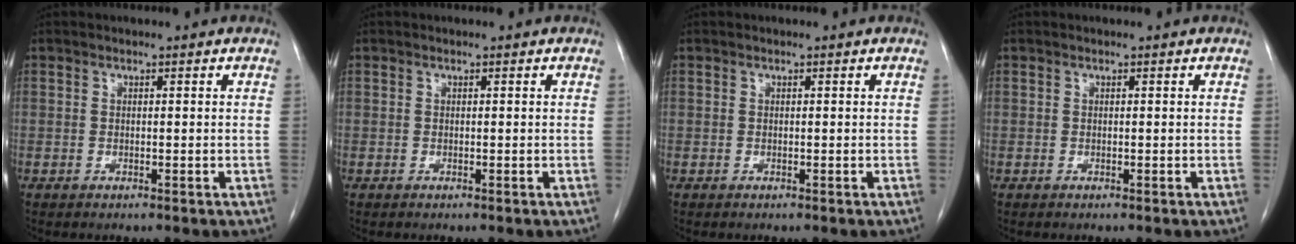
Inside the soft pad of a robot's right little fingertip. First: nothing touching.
{"total": 0.0}
{"total": 0.0}
{"total": 0.0}